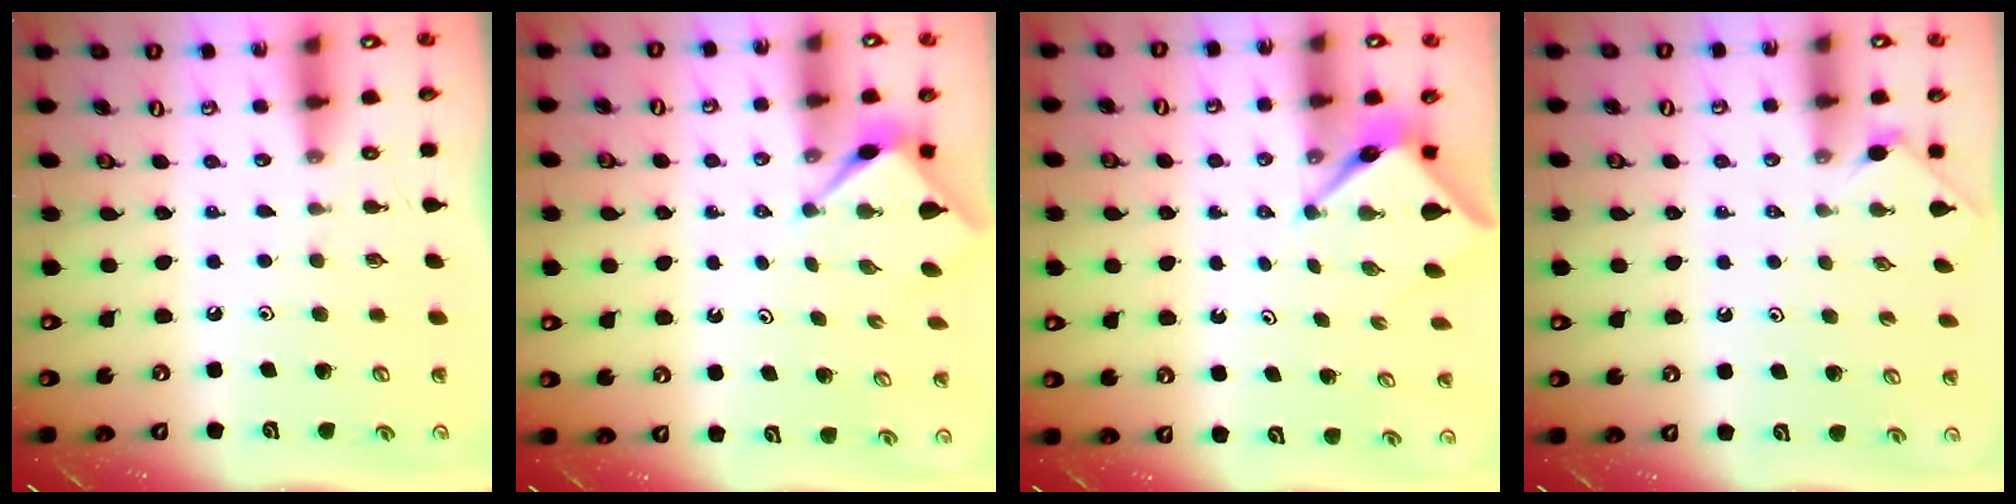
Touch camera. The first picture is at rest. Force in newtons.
{"total": 3.0, "press": 3.0, "slide": 0.2}
{"total": 4.0, "press": 3.9, "slide": 0.2}
{"total": 0.7, "press": 0.6, "slide": 0.2}